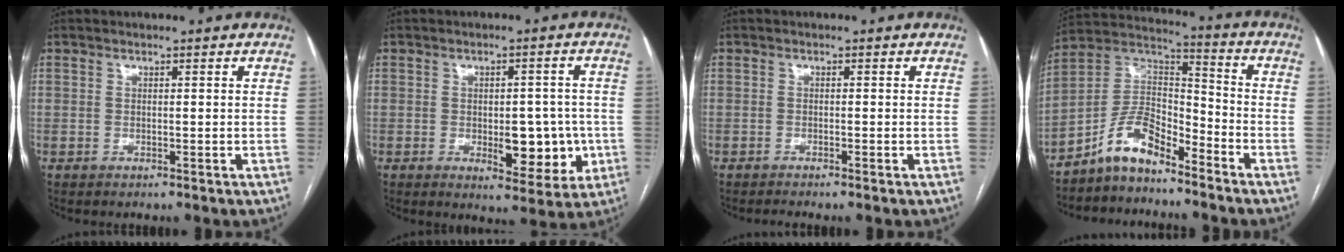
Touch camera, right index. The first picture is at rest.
{"total": 8.3, "force": [-1.6, 4.1, 7.1], "torque": [-0.076, 0.008, -0.010]}
{"total": 1.7, "force": [-1.4, -0.3, 0.9], "torque": [-0.014, 0.002, -0.023]}
{"total": 9.5, "force": [-7.2, 3.5, 5.1], "torque": [-0.102, 0.031, -0.140]}